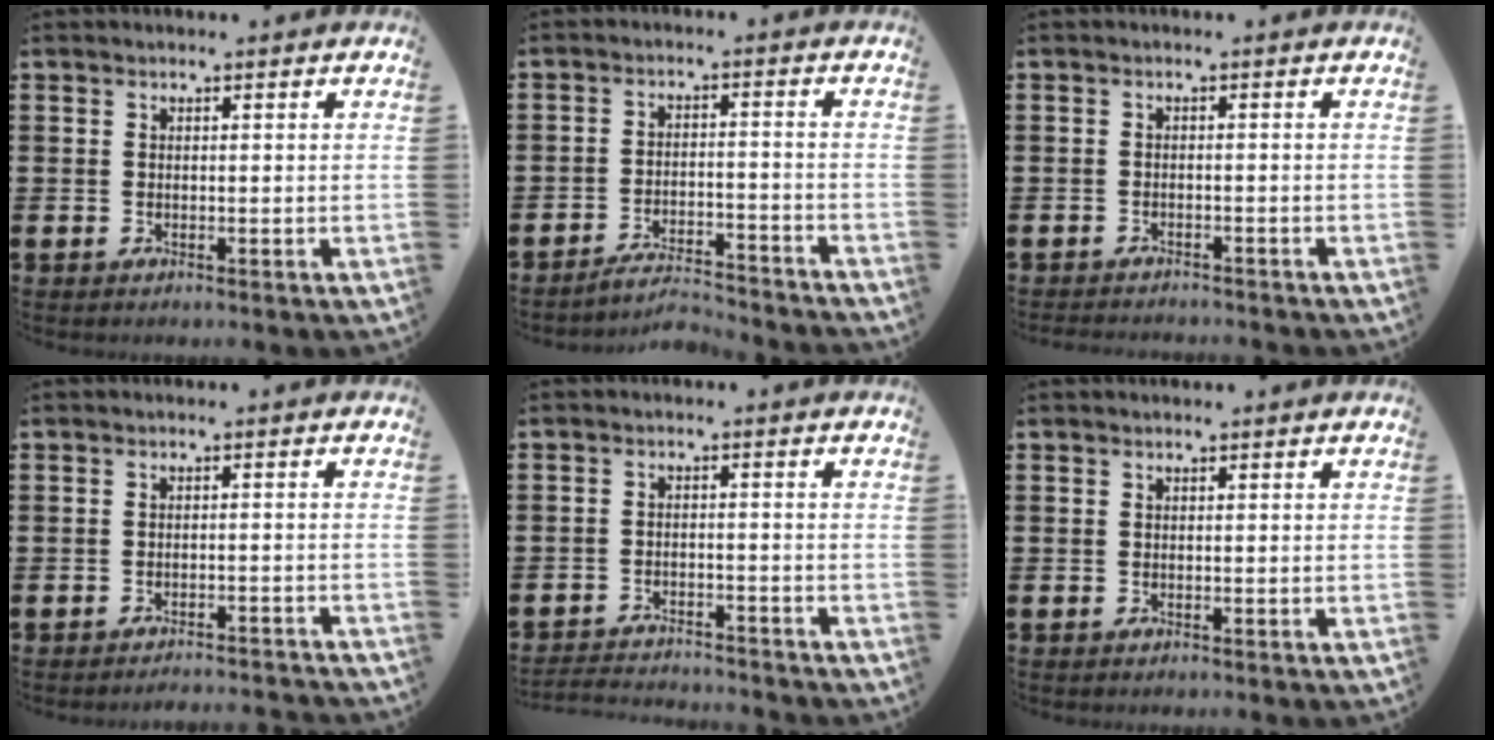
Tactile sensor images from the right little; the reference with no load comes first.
{"total": 4.0, "force": [-4.0, 0.0, 0.7], "torque": [-0.013, 0.000, -0.081]}
{"total": 1.2, "force": [-1.2, -0.1, -0.1], "torque": [-0.001, 0.001, -0.025]}
{"total": 1.5, "force": [-1.5, -0.2, 0.0], "torque": [-0.001, 0.005, -0.031]}
{"total": 2.5, "force": [-2.5, 0.0, -0.2], "torque": [-0.003, 0.003, -0.055]}
{"total": 0.0}